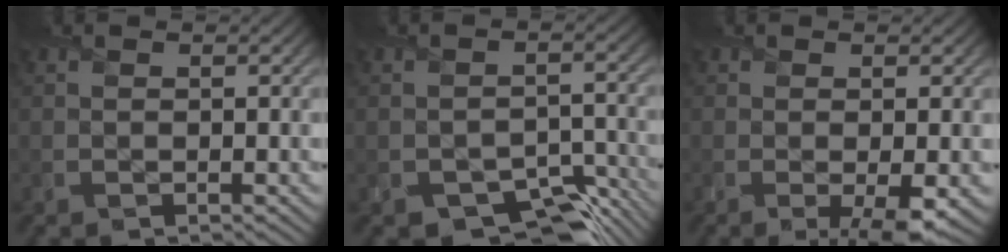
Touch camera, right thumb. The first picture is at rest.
{"total": 6.8, "force": [-4.6, 3.8, 3.3], "torque": [-0.043, -0.016, -0.069]}
{"total": 3.6, "force": [-0.9, 0.9, 3.3], "torque": [-0.056, -0.012, -0.016]}